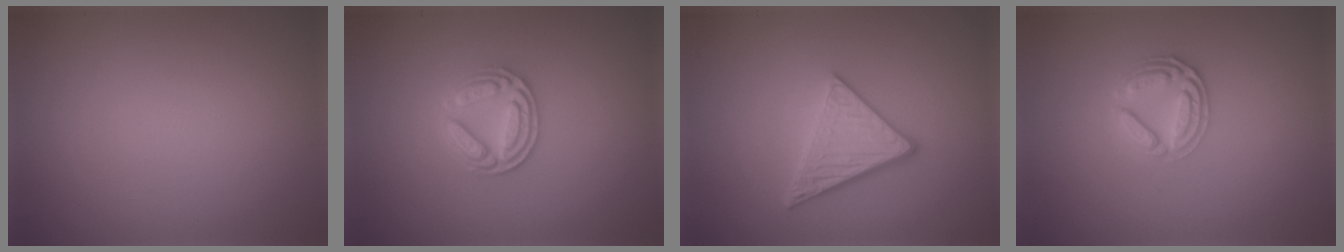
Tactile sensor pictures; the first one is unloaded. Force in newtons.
{"total": 3.3, "press": 3.0, "slide": 1.3}
{"total": 3.1, "press": 2.9, "slide": 1.1}
{"total": 2.6, "press": 2.5, "slide": 0.7}